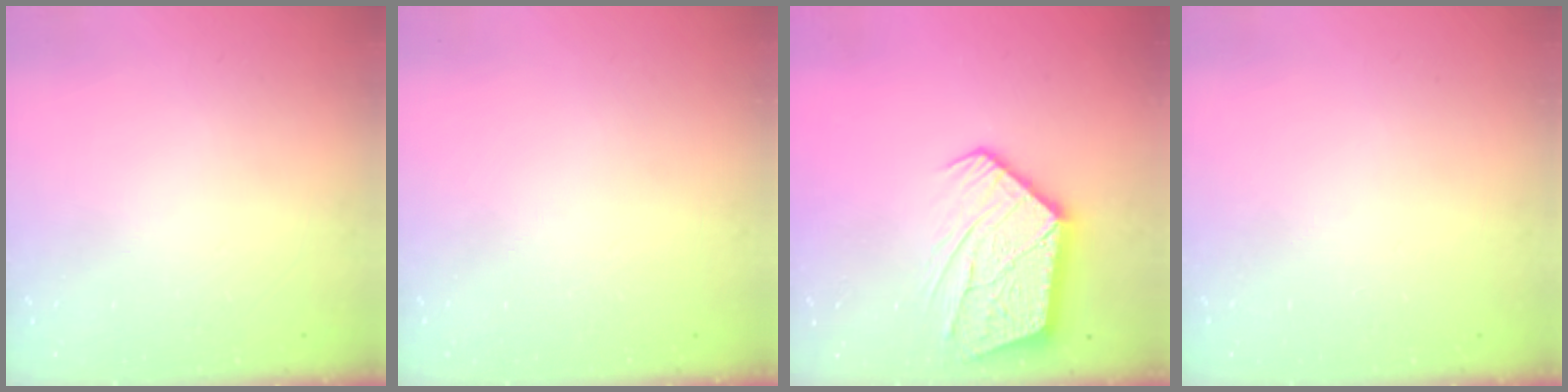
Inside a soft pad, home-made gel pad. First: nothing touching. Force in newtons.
{"total": 0.0}
{"total": 13.9, "press": 13.8, "slide": 1.1}
{"total": 0.0}